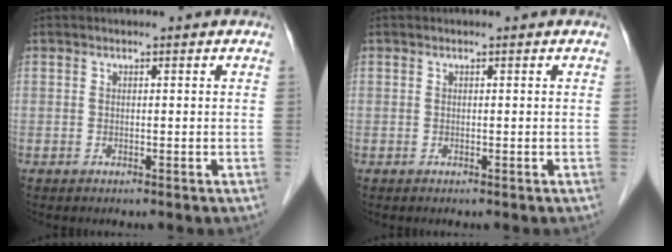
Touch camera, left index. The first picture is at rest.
{"total": 0.0}